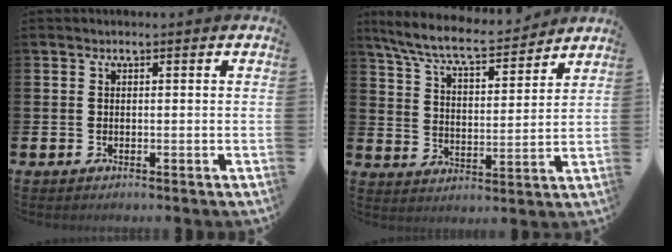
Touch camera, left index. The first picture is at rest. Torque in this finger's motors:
{"motor_torque": [0.91, -1.23, 0.23, 0.14]}